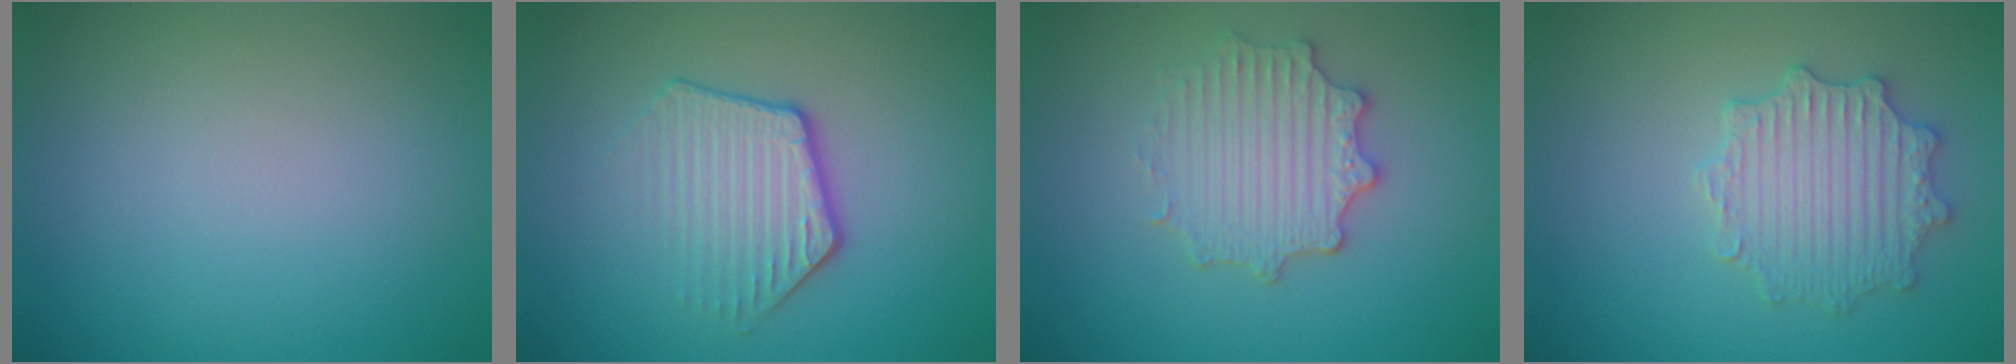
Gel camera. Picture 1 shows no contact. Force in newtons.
{"total": 3.7, "press": 3.1, "slide": 2.1}
{"total": 3.5, "press": 3.2, "slide": 1.5}
{"total": 3.7, "press": 3.5, "slide": 1.4}